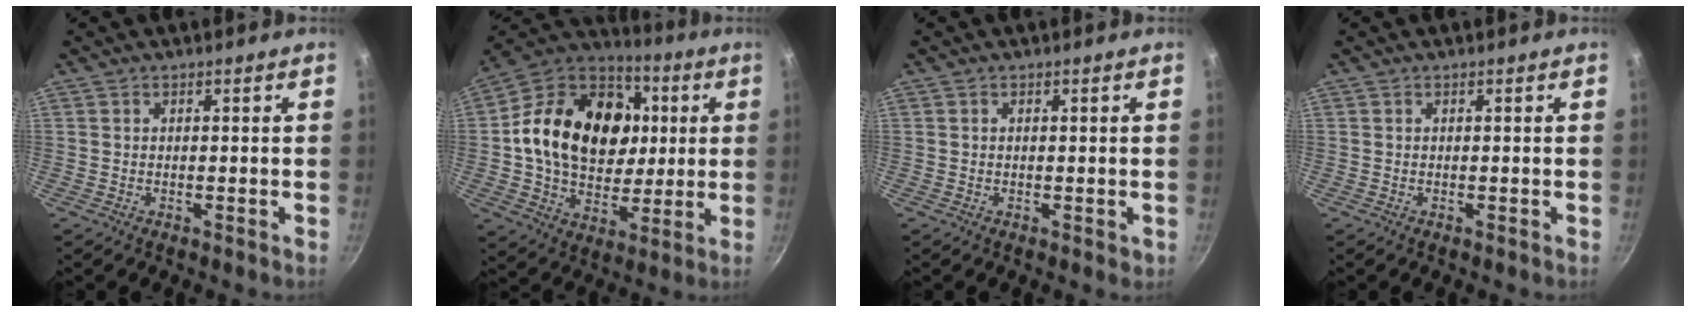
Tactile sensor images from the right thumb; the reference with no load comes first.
{"total": 25.5, "force": [3.7, 19.0, 16.6], "torque": [-0.258, 0.019, 0.061]}
{"total": 0.9, "force": [0.1, 0.6, 0.6], "torque": [-0.006, 0.000, 0.001]}
{"total": 0.0}